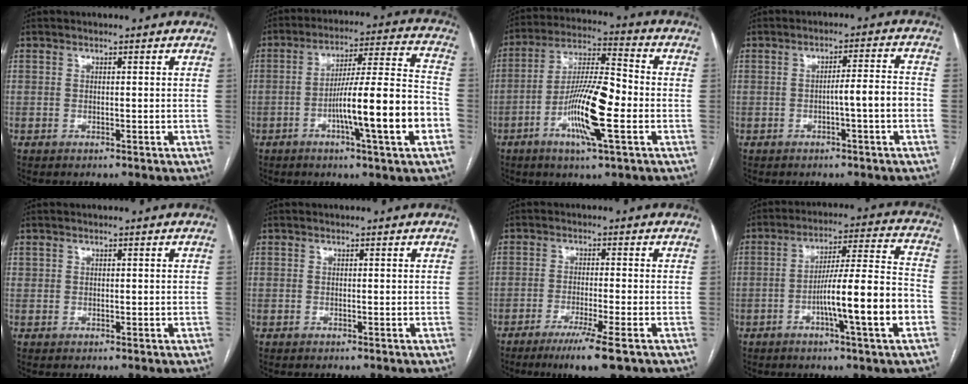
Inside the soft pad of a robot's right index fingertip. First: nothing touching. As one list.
[{"total": 15.7, "force": [-5.0, 0.1, 14.9], "torque": [-0.239, 0.005, -0.079]}, {"total": 13.7, "force": [-4.3, 1.2, 12.9], "torque": [-0.247, -0.002, -0.081]}, {"total": 4.8, "force": [-1.5, -0.2, 4.5], "torque": [-0.065, 0.012, -0.022]}, {"total": 0.5, "force": [0.3, 0.4, 0.2], "torque": [0.001, 0.004, 0.006]}, {"total": 0.0}, {"total": 7.3, "force": [-4.5, -0.4, 5.7], "torque": [-0.094, -0.020, -0.074]}, {"total": 13.8, "force": [-4.4, -0.2, 13.1], "torque": [-0.211, 0.008, -0.071]}]